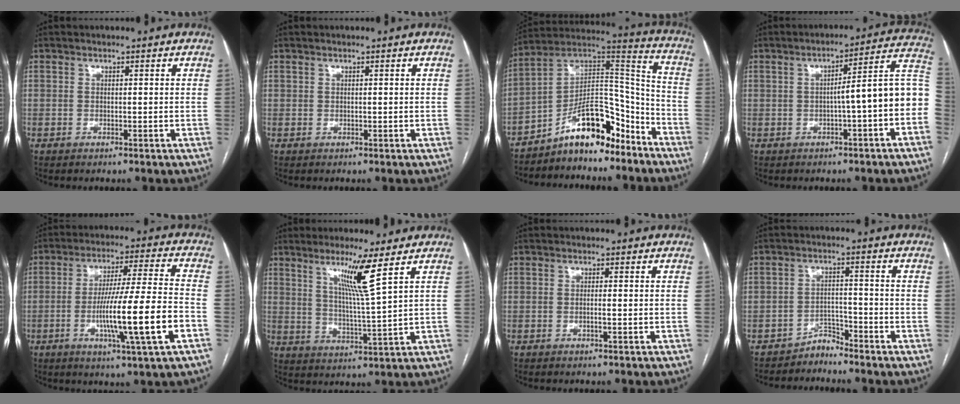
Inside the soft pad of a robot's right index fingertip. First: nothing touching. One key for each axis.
{"total": 0.0}
{"total": 14.0, "fx": -9.8, "fy": 4.8, "fz": 8.8, "tx": -0.146, "ty": 0.045, "tz": -0.167}
{"total": 10.5, "fx": -1.6, "fy": 0.6, "fz": 10.4, "tx": -0.130, "ty": 0.037, "tz": -0.026}
{"total": 15.5, "fx": -4.6, "fy": -0.5, "fz": 14.8, "tx": -0.261, "ty": -0.007, "tz": -0.078}
{"total": 7.9, "fx": 4.4, "fy": -1.5, "fz": 6.4, "tx": -0.116, "ty": -0.018, "tz": 0.080}
{"total": 1.0, "fx": -0.3, "fy": 0.0, "fz": 1.0, "tx": -0.021, "ty": -0.001, "tz": -0.005}
{"total": 2.8, "fx": -2.6, "fy": 0.7, "fz": -0.6, "tx": 0.021, "ty": 0.000, "tz": -0.045}